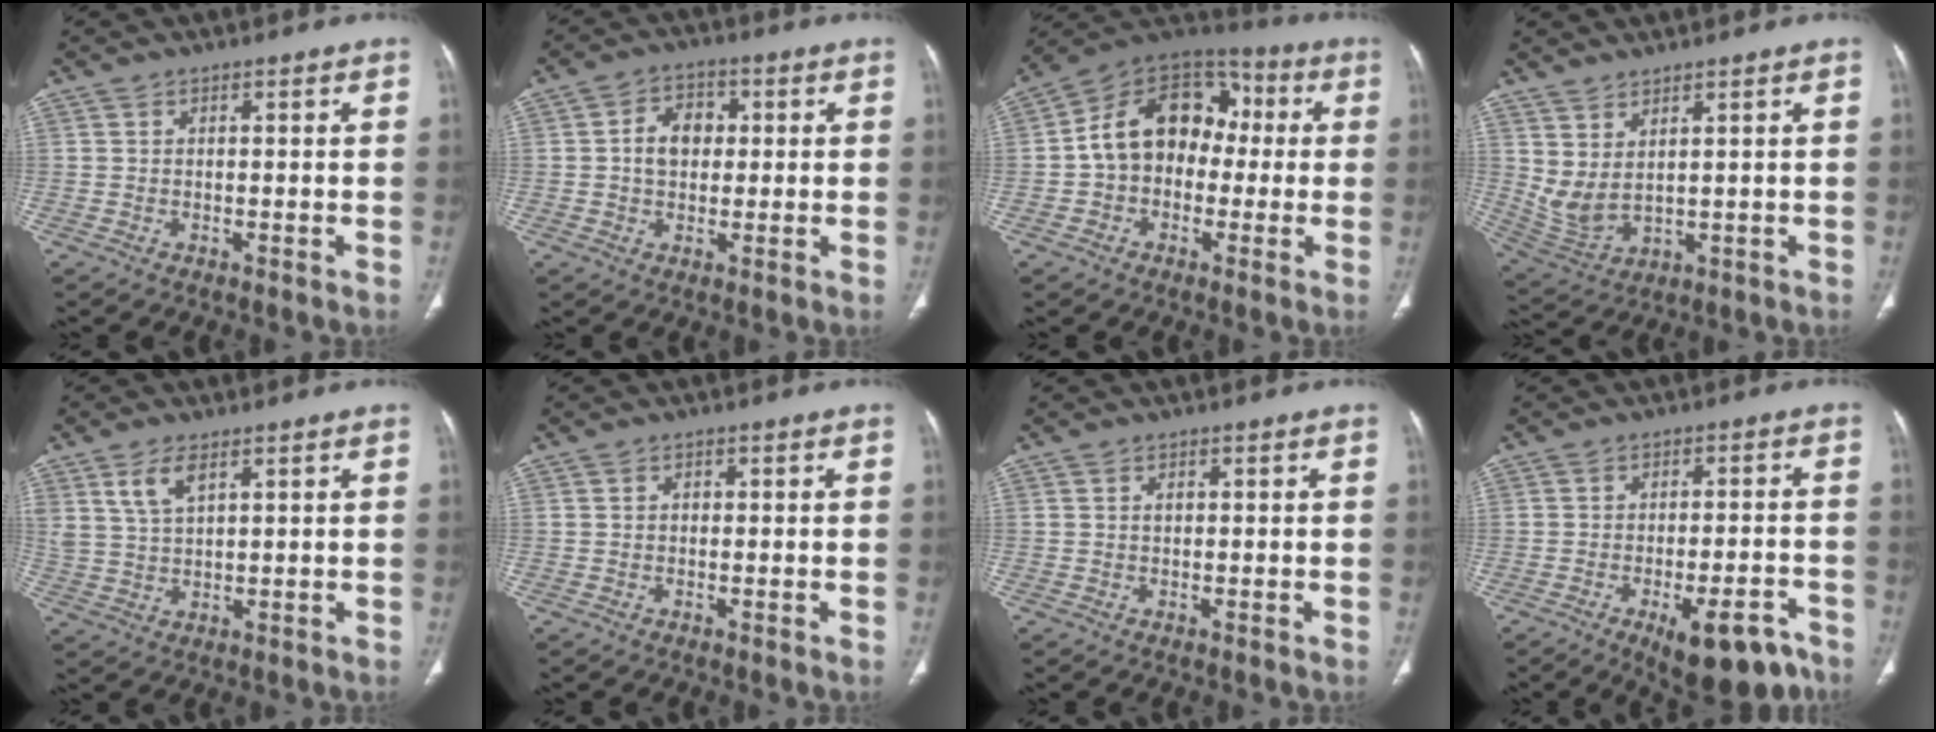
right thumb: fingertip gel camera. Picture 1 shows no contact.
{"total": 6.9, "force": [0.7, 5.2, 4.5], "torque": [-0.055, 0.013, 0.006]}
{"total": 15.7, "force": [-0.1, 12.0, 10.2], "torque": [-0.124, 0.048, -0.018]}
{"total": 6.5, "force": [2.8, 2.7, 5.2], "torque": [-0.107, -0.026, 0.072]}
{"total": 5.3, "force": [3.0, 2.4, 3.7], "torque": [-0.074, -0.012, 0.066]}
{"total": 1.0, "force": [0.1, 0.8, 0.5], "torque": [-0.007, 0.002, 0.002]}
{"total": 1.1, "force": [0.3, 0.7, 0.7], "torque": [-0.012, 0.002, 0.005]}
{"total": 12.5, "force": [-7.5, 4.6, 8.8], "torque": [-0.096, 0.036, -0.099]}